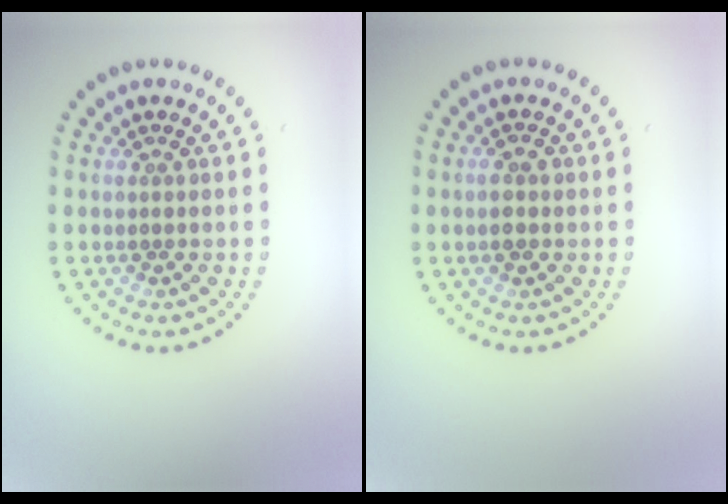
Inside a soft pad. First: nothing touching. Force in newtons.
{"total": 1.3, "press": 1.3, "slide": 0.1}